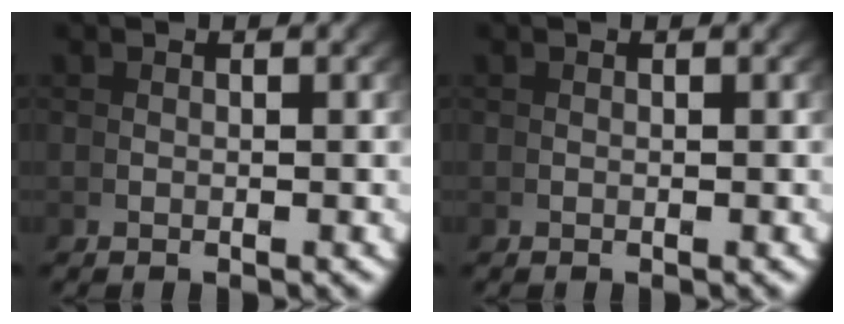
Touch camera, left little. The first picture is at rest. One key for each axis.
{"total": 0.0}